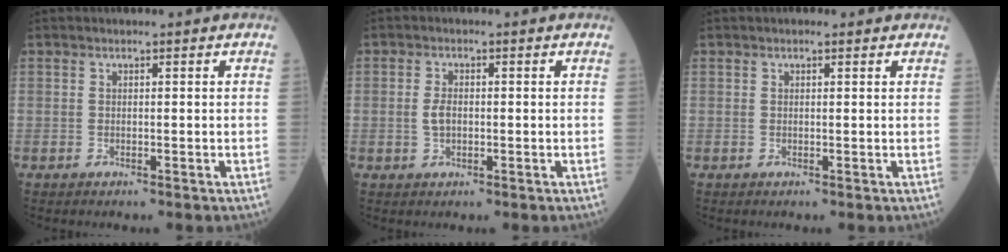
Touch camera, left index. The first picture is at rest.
{"total": 2.3, "force": [-0.3, 1.3, 1.9], "torque": [-0.043, 0.002, -0.008]}
{"total": 0.6, "force": [0.4, 0.3, 0.4], "torque": [-0.013, 0.001, 0.003]}